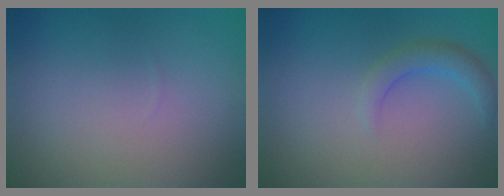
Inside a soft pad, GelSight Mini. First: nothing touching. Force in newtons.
{"total": 2.0, "press": 2.0, "slide": 0.1}